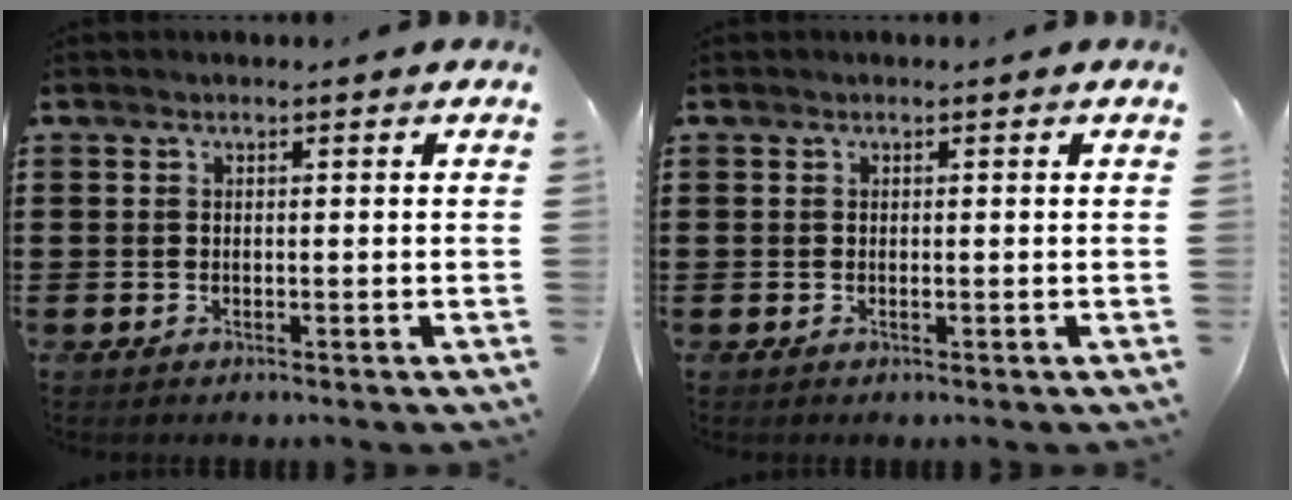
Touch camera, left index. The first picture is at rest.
{"total": 0.0}